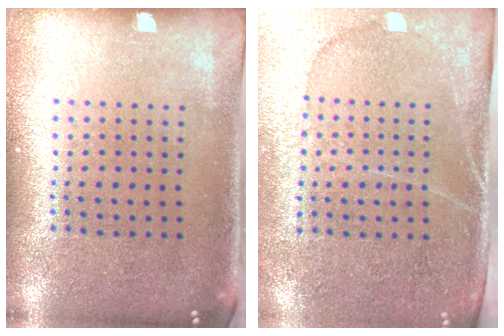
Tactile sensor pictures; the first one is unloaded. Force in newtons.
{"total": 3.0, "press": 2.8, "slide": 1.3}